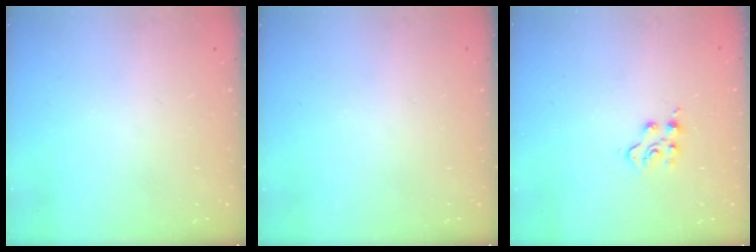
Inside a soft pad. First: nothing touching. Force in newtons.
{"total": 0.0}
{"total": 4.0, "press": 4.0, "slide": 0.4}